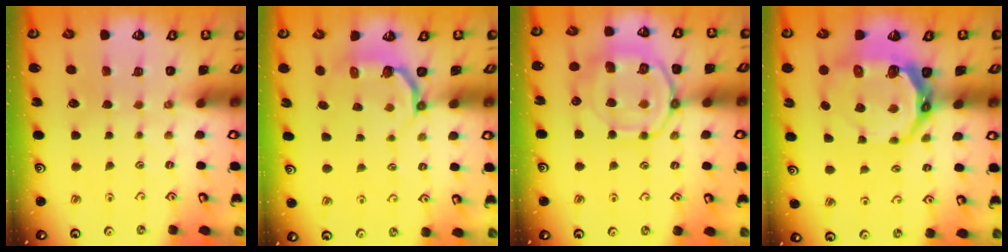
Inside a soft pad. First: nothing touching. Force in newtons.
{"total": 4.1, "press": 2.4, "slide": 3.3}
{"total": 15.4, "press": 15.4, "slide": 1.4}
{"total": 12.7, "press": 11.7, "slide": 5.0}